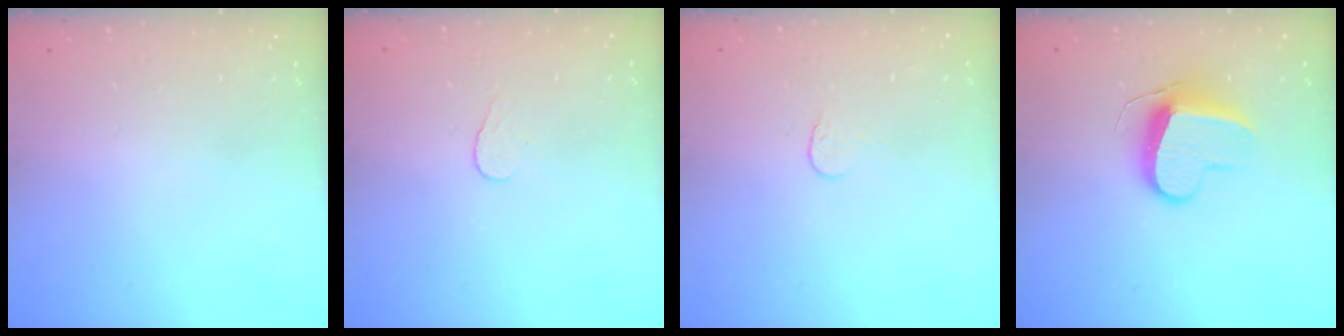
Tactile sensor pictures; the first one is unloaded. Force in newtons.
{"total": 3.8, "press": 3.8, "slide": 0.4}
{"total": 3.8, "press": 3.8, "slide": 0.3}
{"total": 9.9, "press": 9.9, "slide": 0.2}